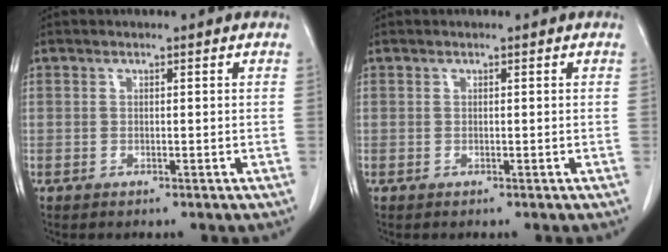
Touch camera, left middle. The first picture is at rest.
{"total": 0.0}